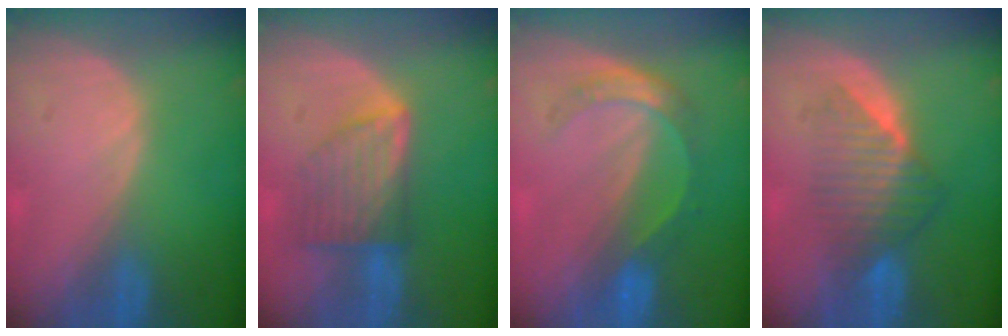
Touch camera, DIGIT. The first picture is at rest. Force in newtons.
{"total": 7.3, "press": 6.5, "slide": 3.3}
{"total": 5.5, "press": 4.8, "slide": 2.6}
{"total": 6.9, "press": 6.5, "slide": 2.5}